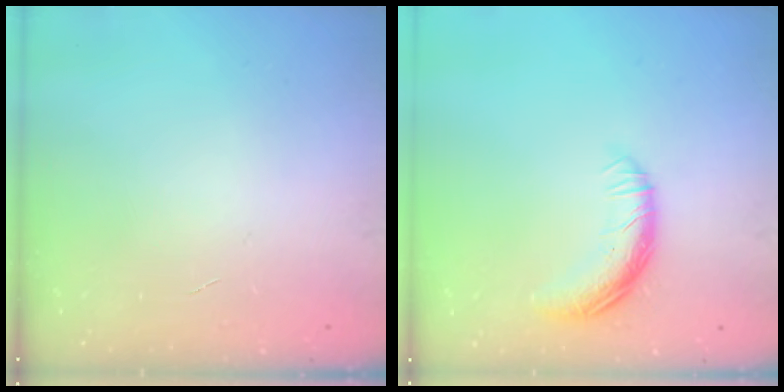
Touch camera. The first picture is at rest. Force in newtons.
{"total": 11.5, "press": 11.5, "slide": 0.6}